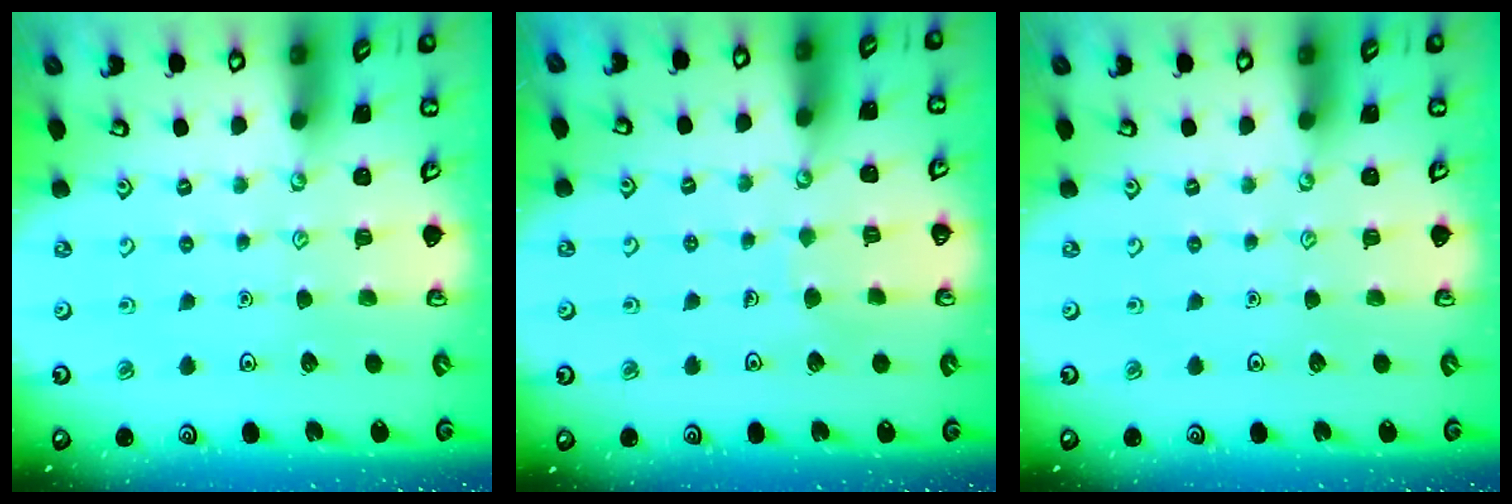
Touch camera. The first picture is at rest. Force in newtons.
{"total": 3.6, "press": 3.6, "slide": 0.2}
{"total": 0.0}